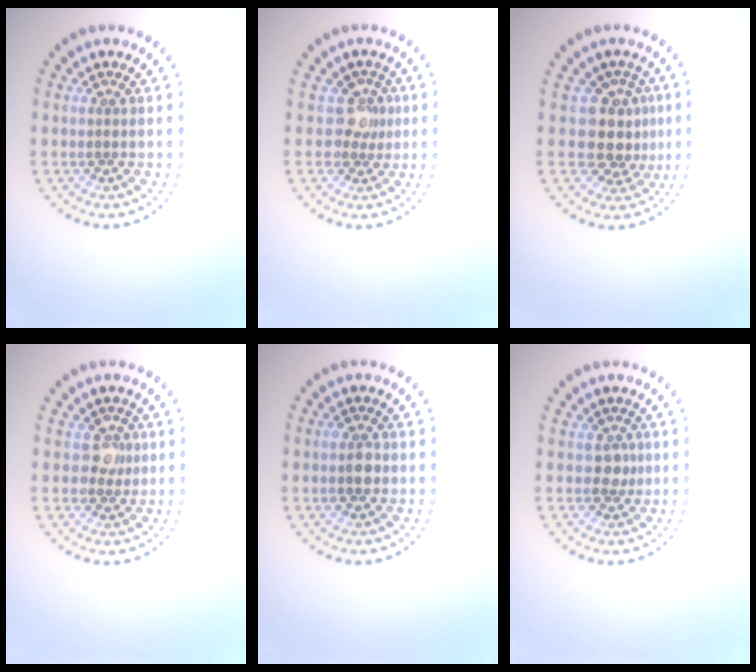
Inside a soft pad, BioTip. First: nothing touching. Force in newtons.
{"total": 2.0, "press": 1.6, "slide": 1.3}
{"total": 3.8, "press": 3.1, "slide": 2.1}
{"total": 1.8, "press": 1.7, "slide": 0.7}
{"total": 1.7, "press": 1.7, "slide": 0.3}
{"total": 1.4, "press": 1.1, "slide": 0.9}